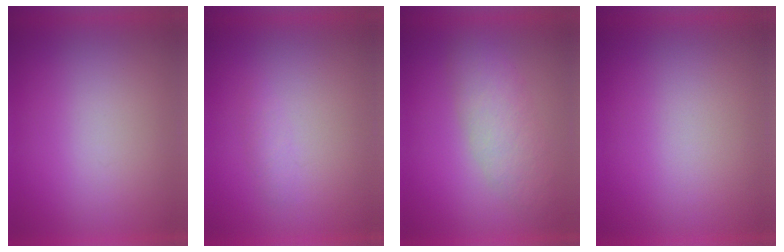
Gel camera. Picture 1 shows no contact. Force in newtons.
{"total": 1.3}
{"total": 3.7}
{"total": 0.0}